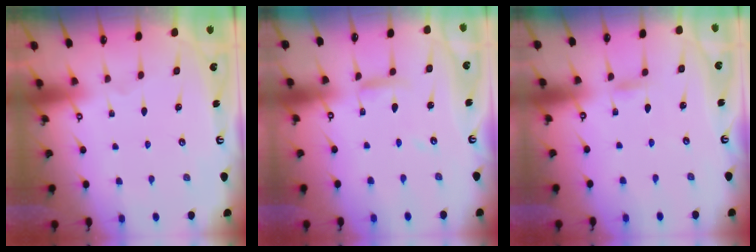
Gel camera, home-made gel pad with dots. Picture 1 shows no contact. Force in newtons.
{"total": 7.5, "press": 7.5, "slide": 0.6}
{"total": 2.7, "press": 2.7, "slide": 0.2}